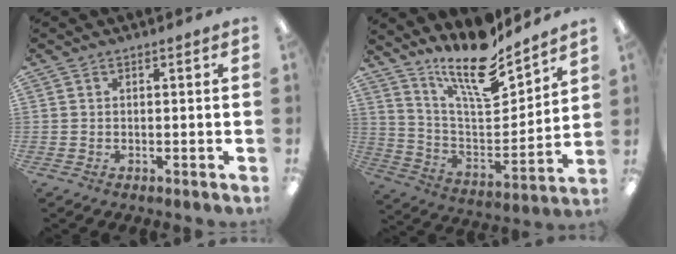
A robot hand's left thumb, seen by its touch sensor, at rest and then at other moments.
{"total": 17.3, "force": [13.8, 4.7, 9.2], "torque": [-0.177, -0.096, 0.241]}